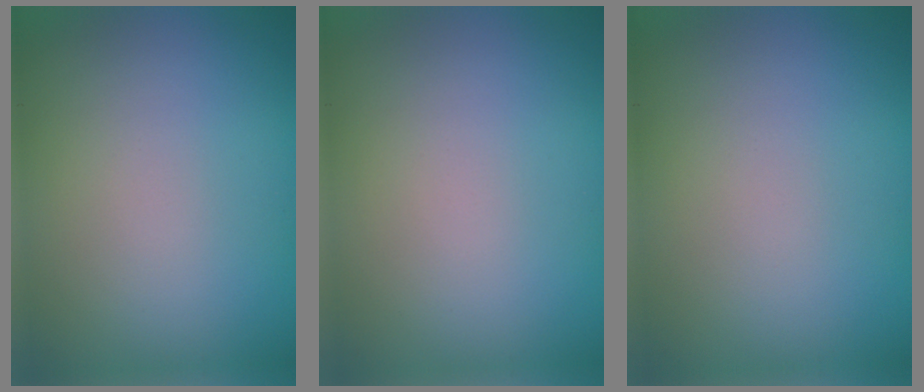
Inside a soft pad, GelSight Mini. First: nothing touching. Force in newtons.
{"total": 0.0}
{"total": 0.0}